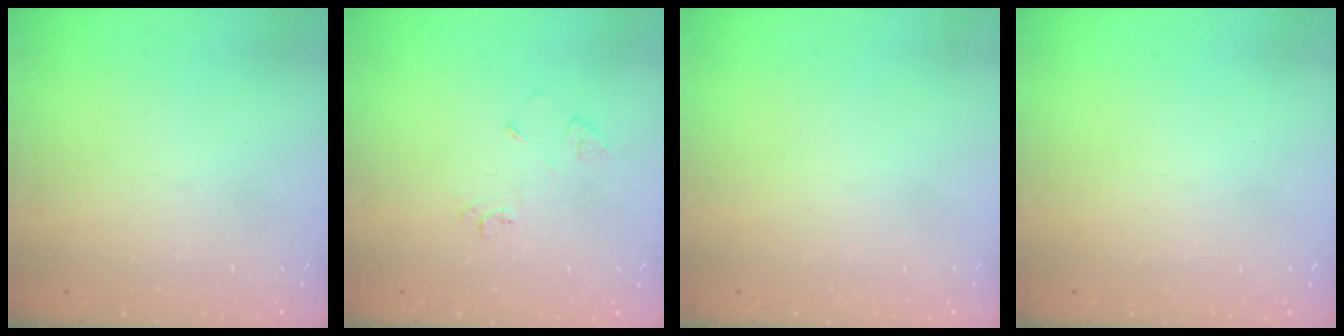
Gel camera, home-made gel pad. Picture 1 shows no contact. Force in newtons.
{"total": 4.9, "press": 4.8, "slide": 0.7}
{"total": 1.5, "press": 1.5, "slide": 0.1}
{"total": 0.0}